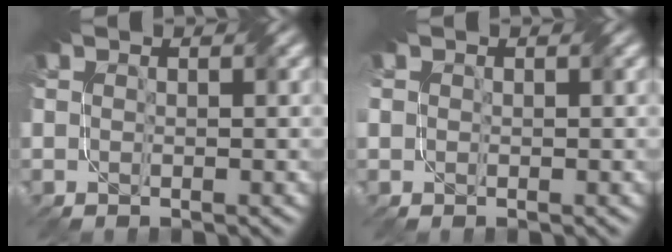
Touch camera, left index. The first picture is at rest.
{"total": 0.9, "force": [0.2, 0.9, 0.3], "torque": [-0.006, 0.002, 0.004]}